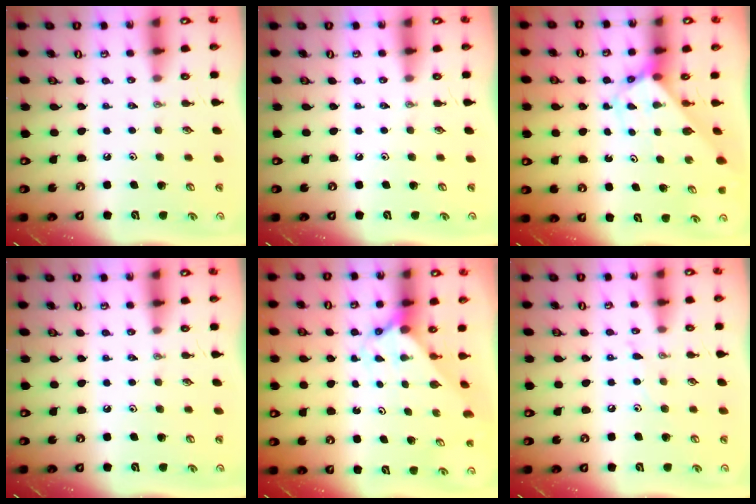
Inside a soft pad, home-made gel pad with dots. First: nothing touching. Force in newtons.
{"total": 0.0}
{"total": 2.9, "press": 2.9, "slide": 0.2}
{"total": 0.0}
{"total": 1.7, "press": 1.7, "slide": 0.2}
{"total": 6.3, "press": 6.2, "slide": 0.7}